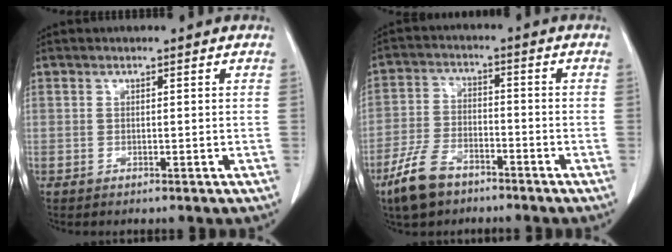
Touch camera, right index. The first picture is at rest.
{"total": 8.3, "force": [-5.7, 3.9, 4.5], "torque": [-0.109, -0.006, -0.107]}